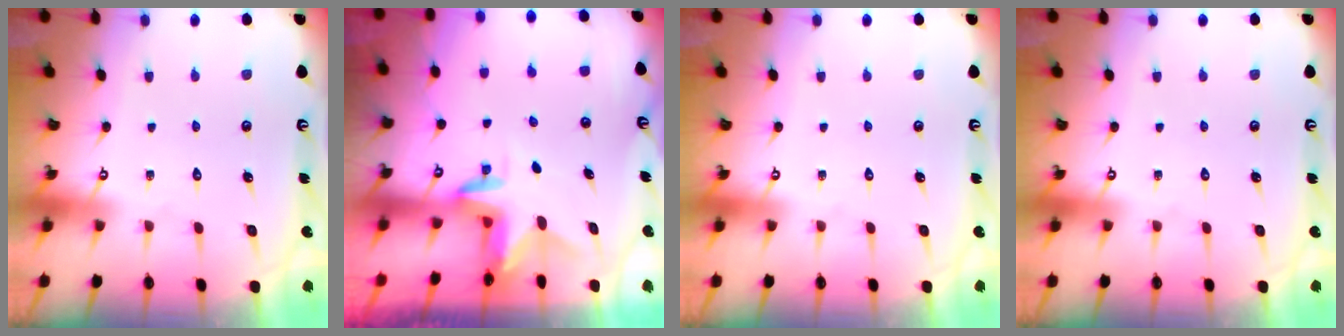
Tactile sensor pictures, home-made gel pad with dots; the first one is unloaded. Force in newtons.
{"total": 3.0, "press": 3.0, "slide": 0.1}
{"total": 0.0}
{"total": 0.0}